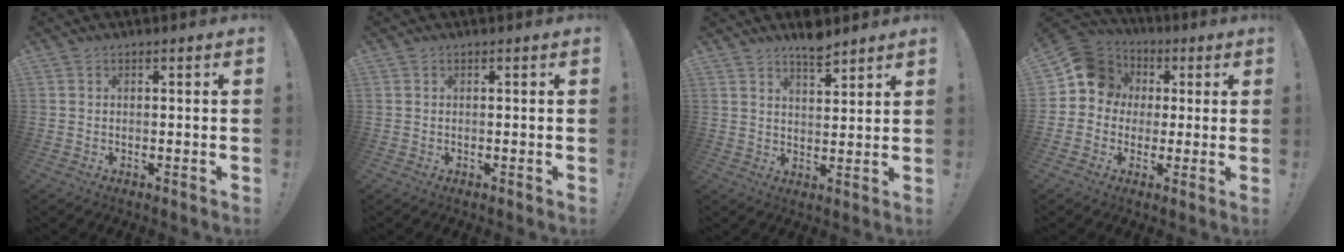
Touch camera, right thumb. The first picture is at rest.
{"total": 0.0}
{"total": 5.9, "force": [5.1, 1.3, 2.6], "torque": [-0.024, -0.040, 0.085]}
{"total": 11.0, "force": [1.7, 10.2, 3.9], "torque": [-0.044, 0.004, 0.039]}